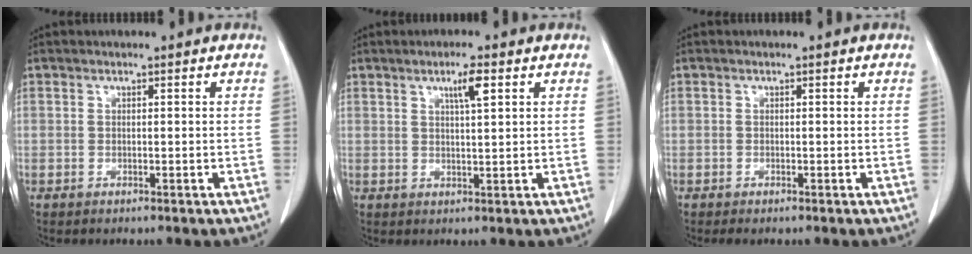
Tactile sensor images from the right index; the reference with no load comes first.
{"total": 3.6, "force": [1.8, 0.2, 3.1], "torque": [-0.054, -0.001, 0.030]}
{"total": 0.7, "force": [-0.6, 0.2, 0.4], "torque": [-0.008, -0.002, -0.006]}